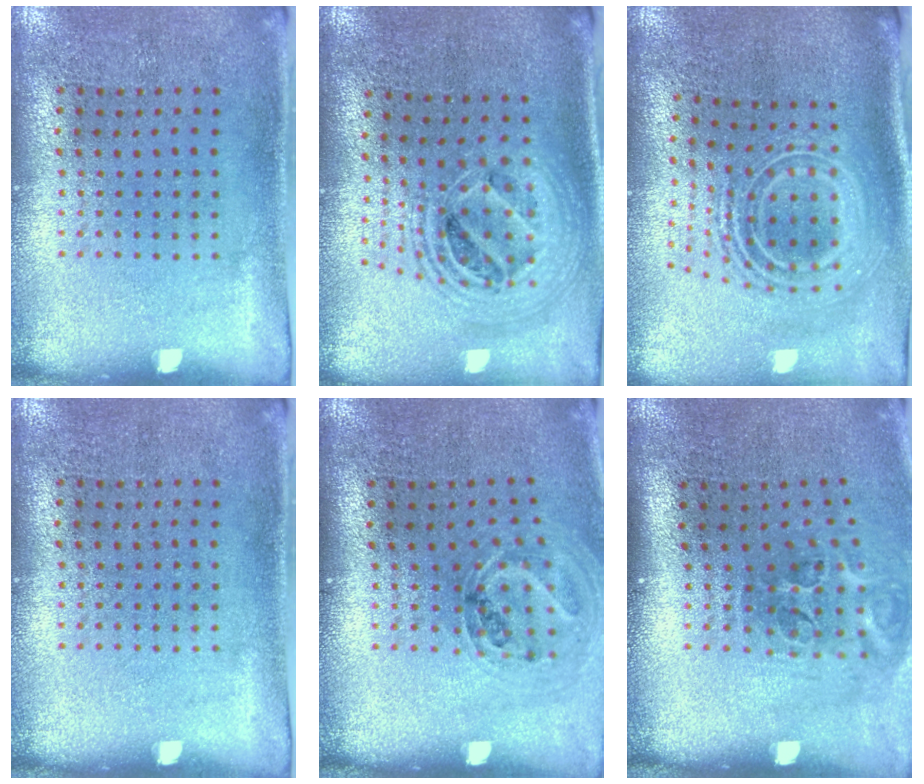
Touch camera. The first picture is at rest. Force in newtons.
{"total": 2.2, "press": 1.7, "slide": 1.4}
{"total": 2.7, "press": 1.8, "slide": 1.9}
{"total": 0.0}
{"total": 1.1, "press": 1.1, "slide": 0.3}
{"total": 2.1, "press": 1.2, "slide": 1.7}